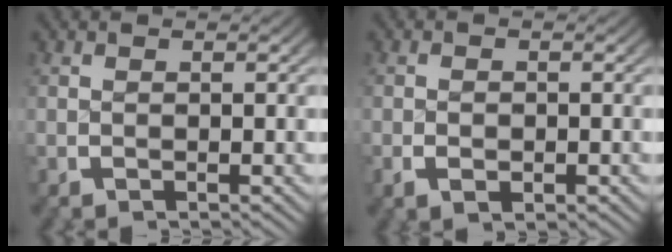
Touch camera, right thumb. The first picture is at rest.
{"total": 1.5, "force": [-0.5, 1.2, 0.9], "torque": [-0.017, -0.008, -0.006]}